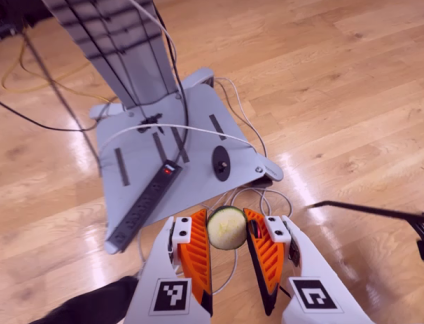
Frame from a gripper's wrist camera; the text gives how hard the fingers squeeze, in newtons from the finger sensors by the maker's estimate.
{"total": 9.8, "left": 10.1, "right": 9.5}